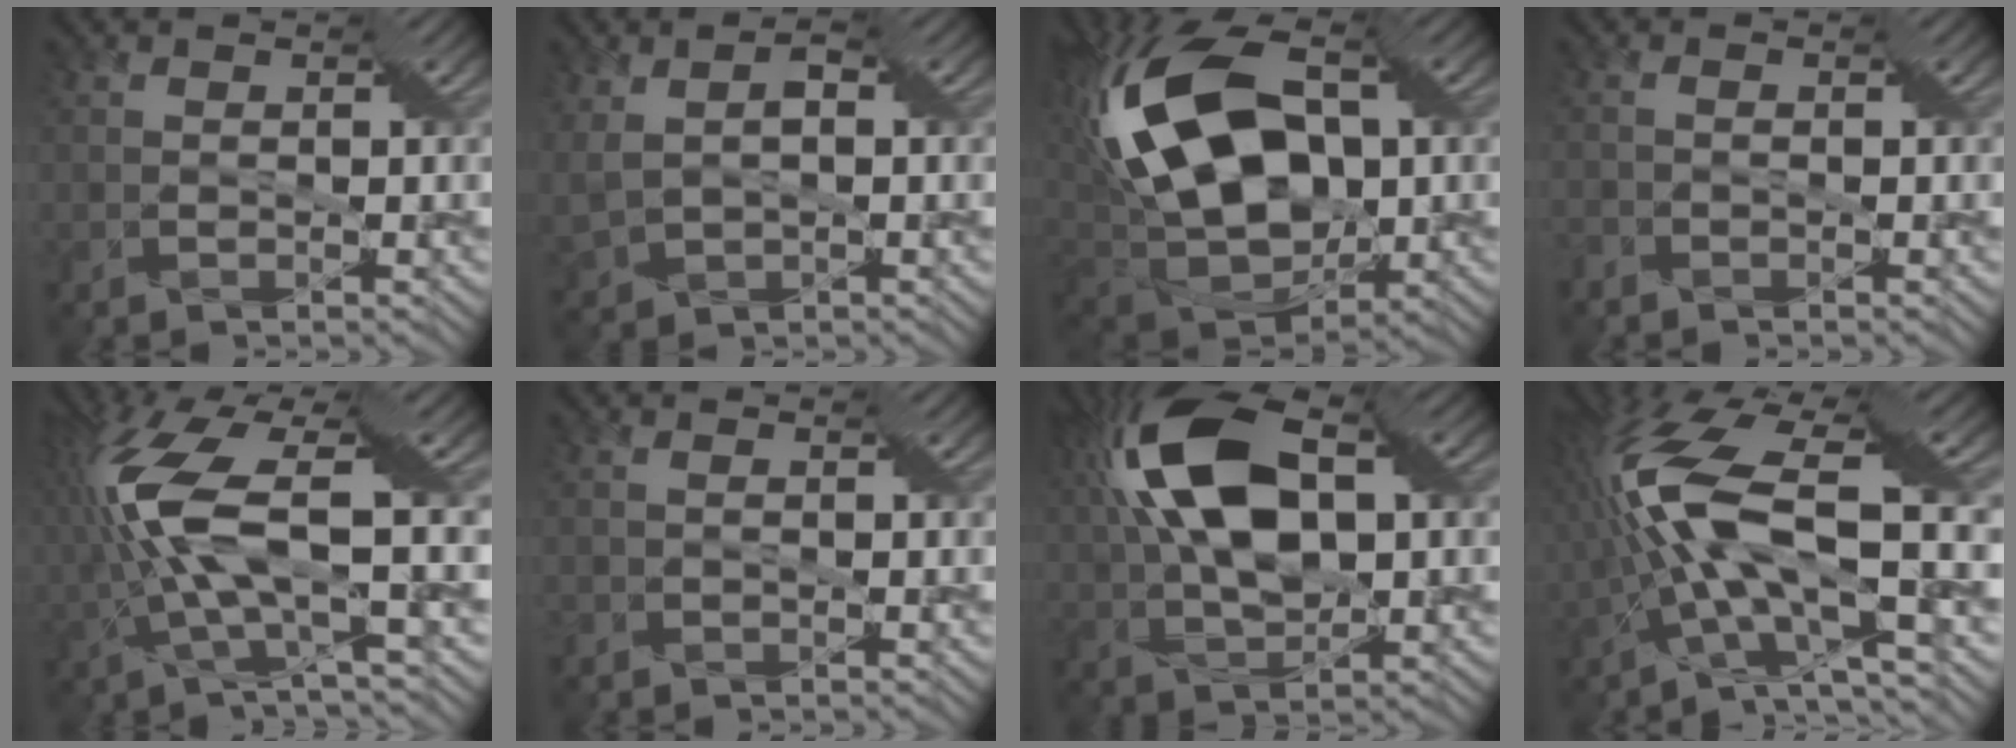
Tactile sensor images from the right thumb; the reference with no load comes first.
{"total": 4.8, "force": [1.1, 2.8, 3.8], "torque": [-0.101, -0.004, 0.024]}
{"total": 20.0, "force": [3.4, 12.0, 15.7], "torque": [-0.346, 0.018, 0.073]}
{"total": 1.4, "force": [-1.3, 0.1, 0.5], "torque": [-0.013, 0.000, -0.028]}
{"total": 12.1, "force": [0.5, 3.0, 11.7], "torque": [-0.282, 0.010, 0.009]}
{"total": 0.6, "force": [-0.3, 0.3, 0.5], "torque": [-0.005, 0.001, -0.002]}
{"total": 14.9, "force": [3.9, 7.1, 12.5], "torque": [-0.250, 0.030, 0.056]}
{"total": 13.1, "force": [-0.4, 4.4, 12.4], "torque": [-0.271, 0.008, -0.017]}